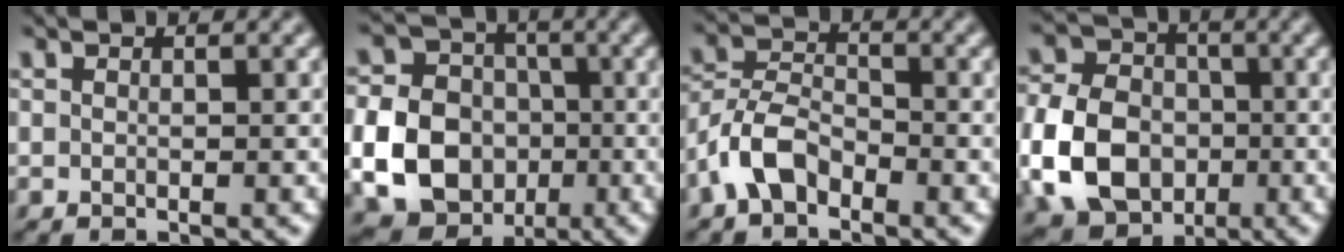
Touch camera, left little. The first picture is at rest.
{"total": 12.3, "force": [-2.7, 10.6, 5.5], "torque": [-0.125, -0.035, -0.066]}
{"total": 4.2, "force": [-2.6, 2.2, 2.5], "torque": [-0.053, 0.012, -0.060]}
{"total": 9.9, "force": [-2.6, 7.6, 5.8], "torque": [-0.136, -0.003, -0.059]}